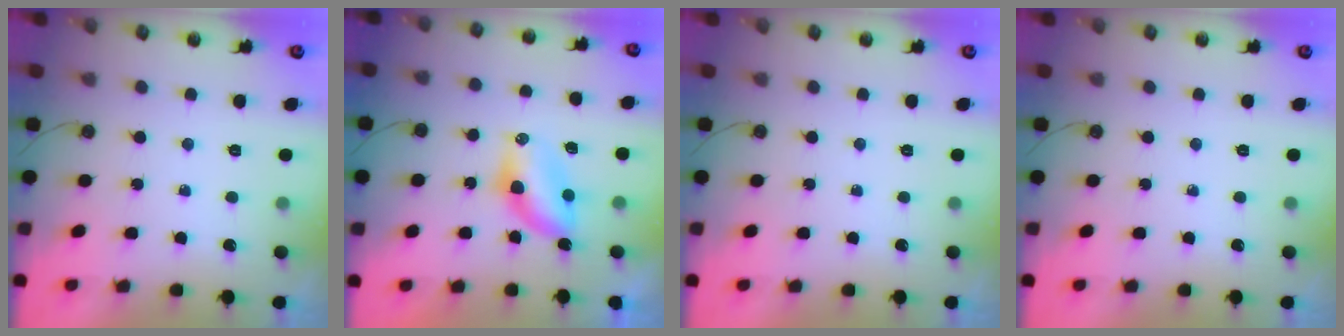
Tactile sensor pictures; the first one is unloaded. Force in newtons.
{"total": 6.3, "press": 6.3, "slide": 0.2}
{"total": 0.0}
{"total": 0.0}